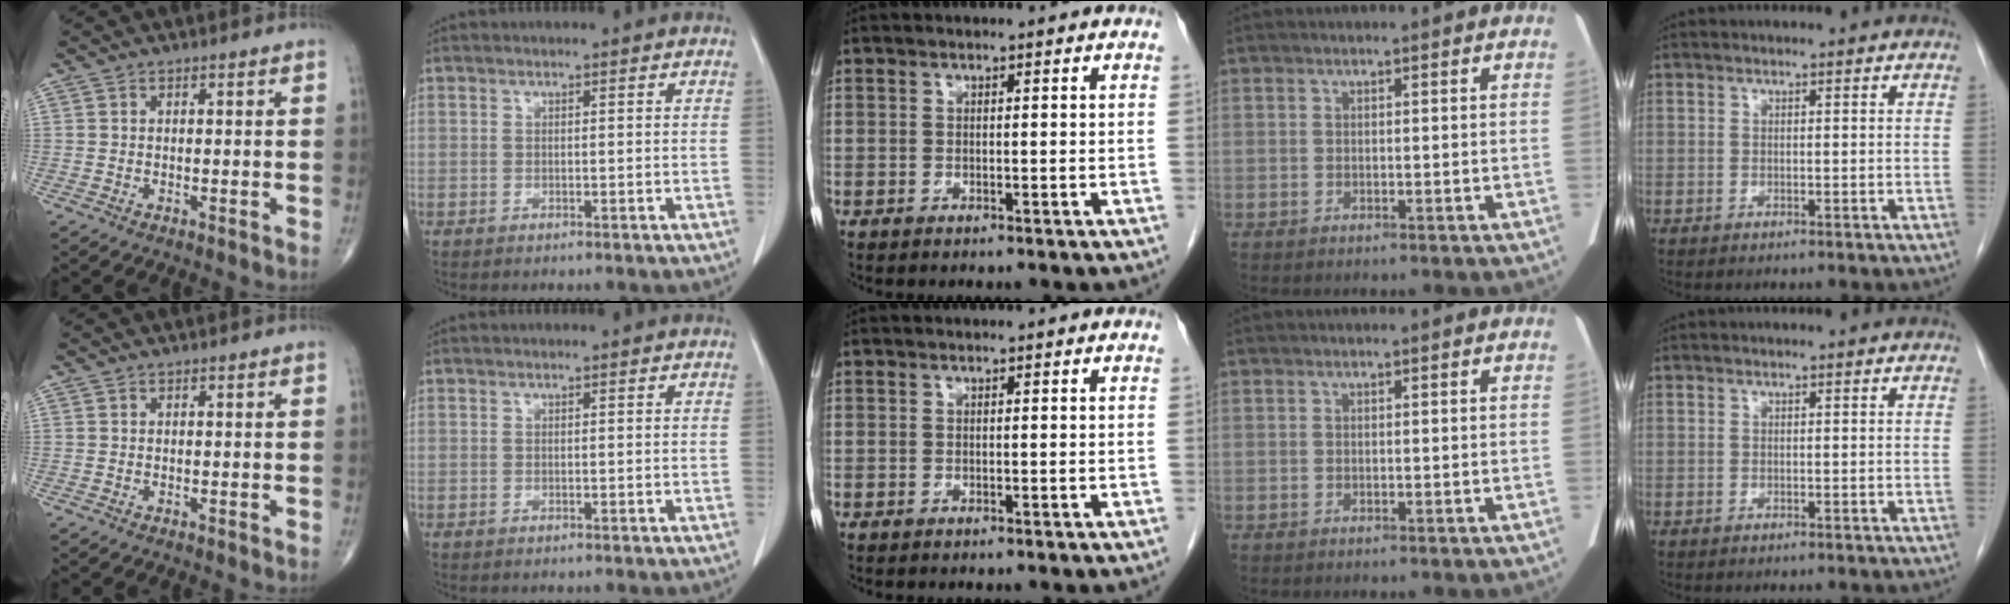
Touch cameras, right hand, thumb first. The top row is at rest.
{}